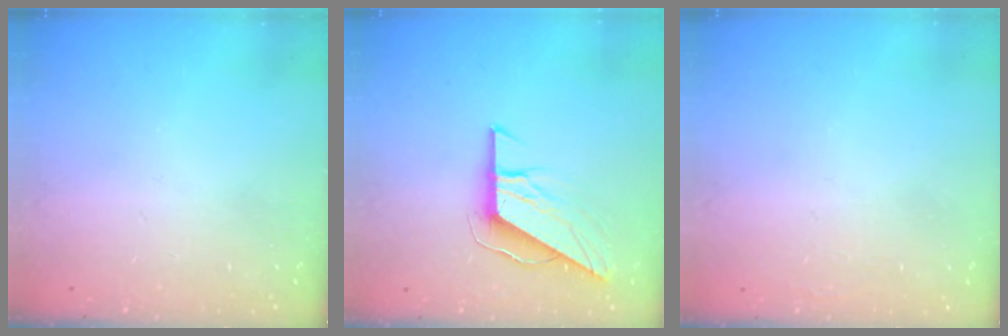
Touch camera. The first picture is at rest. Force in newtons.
{"total": 8.8, "press": 8.8, "slide": 0.4}
{"total": 1.8, "press": 1.7, "slide": 0.4}